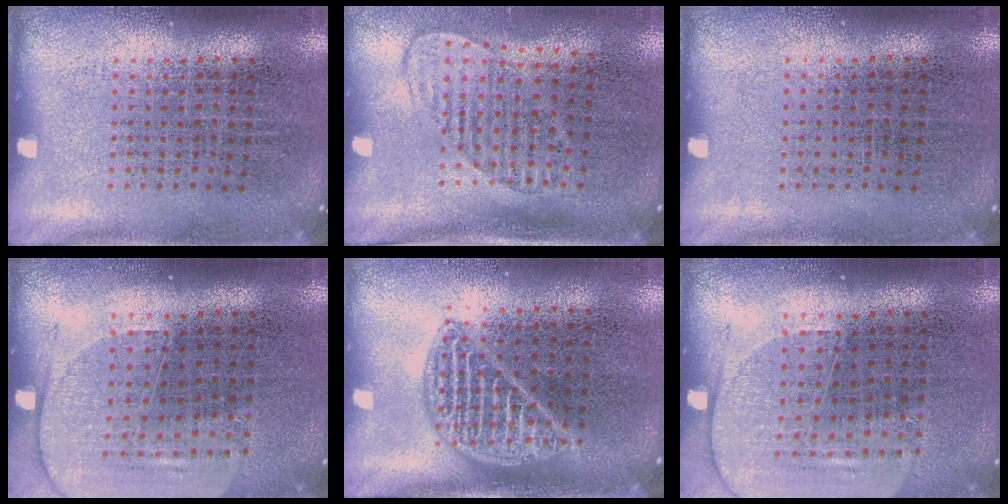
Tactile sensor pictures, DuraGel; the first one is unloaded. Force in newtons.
{"total": 1.4, "press": 1.2, "slide": 0.8}
{"total": 0.0}
{"total": 1.7, "press": 1.5, "slide": 0.7}
{"total": 2.1, "press": 2.1, "slide": 0.2}
{"total": 1.7, "press": 1.5, "slide": 0.7}